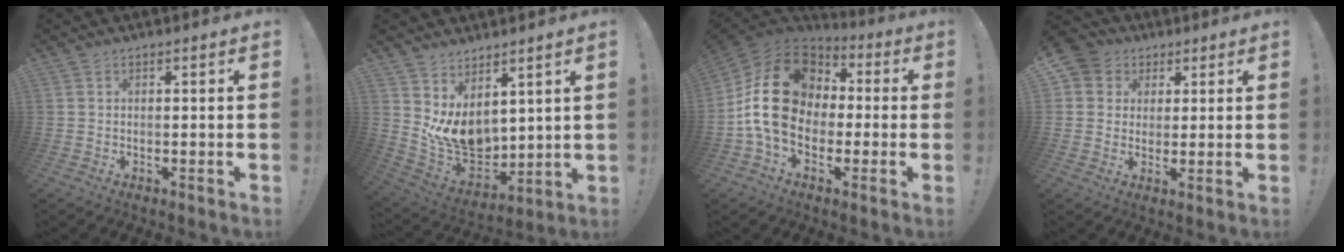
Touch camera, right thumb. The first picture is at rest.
{"total": 11.6, "force": [2.9, 8.8, 7.1], "torque": [-0.128, -0.037, 0.068]}
{"total": 21.8, "force": [0.7, 16.2, 14.5], "torque": [-0.263, 0.019, 0.029]}
{"total": 6.6, "force": [2.3, 6.0, 1.4], "torque": [-0.017, -0.009, 0.047]}